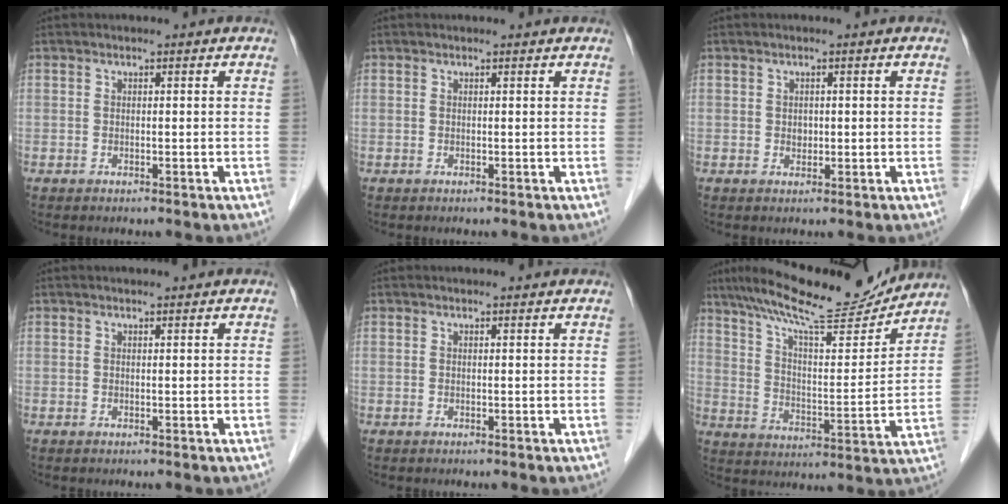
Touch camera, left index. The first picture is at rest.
{"total": 1.1, "force": [1.1, 0.1, 0.1], "torque": [-0.010, 0.010, 0.014]}
{"total": 1.1, "force": [0.1, 0.9, 0.6], "torque": [-0.010, 0.000, 0.004]}
{"total": 1.2, "force": [1.1, 0.0, 0.4], "torque": [-0.005, 0.008, 0.020]}
{"total": 1.8, "force": [1.8, 0.2, 0.3], "torque": [-0.010, 0.011, 0.020]}
{"total": 17.8, "force": [16.0, 1.9, 7.6], "torque": [-0.132, 0.002, 0.247]}